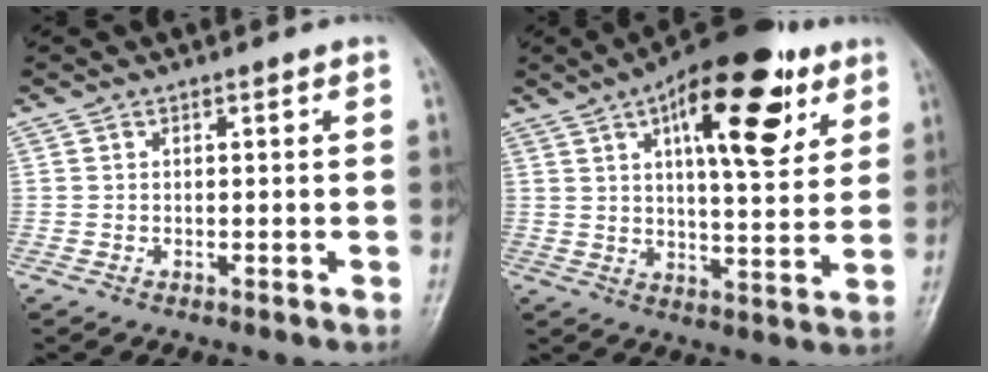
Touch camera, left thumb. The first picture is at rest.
{"total": 19.7, "force": [8.9, 7.7, 15.8], "torque": [-0.201, -0.022, 0.129]}